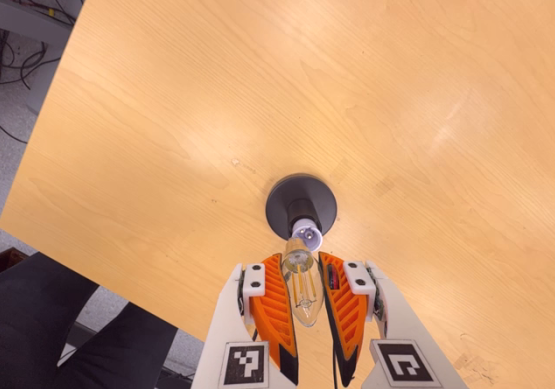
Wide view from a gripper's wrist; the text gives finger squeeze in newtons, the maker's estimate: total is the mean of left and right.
{"total": 20.8, "left": 23.2, "right": 18.3}